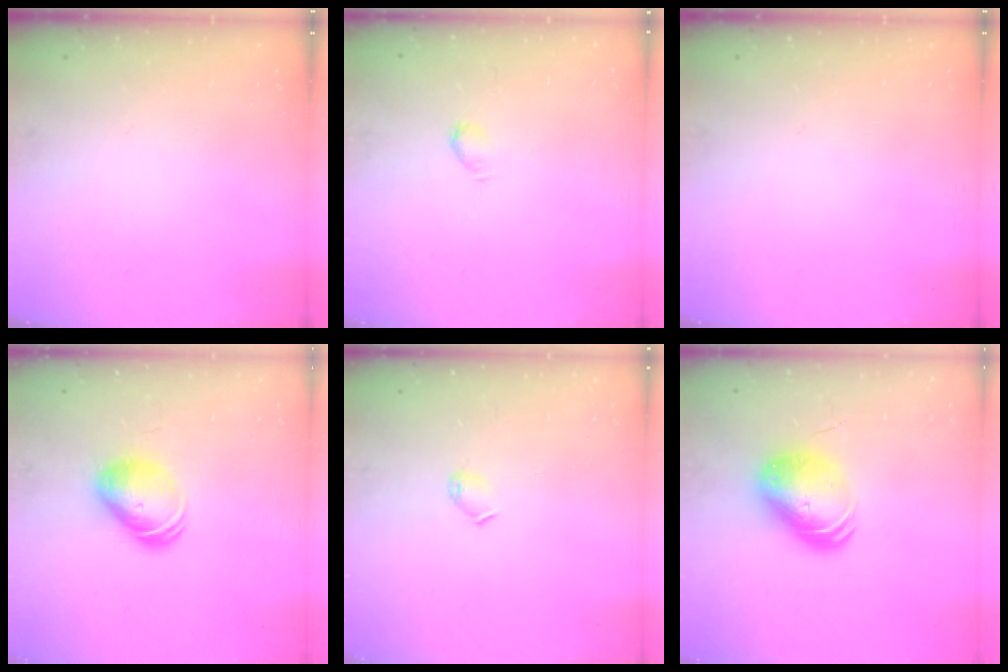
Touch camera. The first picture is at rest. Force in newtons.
{"total": 2.3, "press": 2.3, "slide": 0.4}
{"total": 0.0}
{"total": 9.3, "press": 9.2, "slide": 1.4}
{"total": 5.0, "press": 4.9, "slide": 0.6}
{"total": 10.9, "press": 10.7, "slide": 2.0}